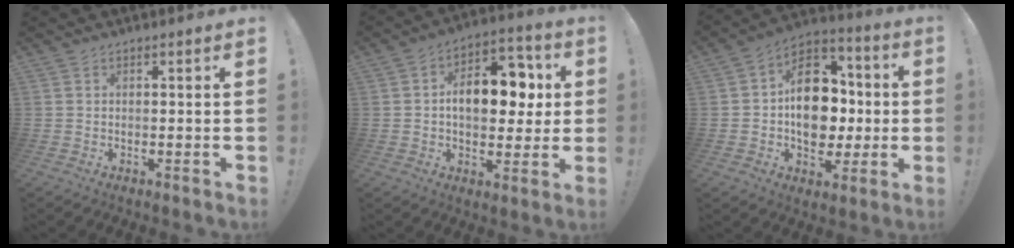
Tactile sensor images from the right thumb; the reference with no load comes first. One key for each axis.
{"total": 14.6, "fx": 1.2, "fy": 9.1, "fz": 11.3, "tx": -0.160, "ty": 0.013, "tz": 0.025}
{"total": 17.4, "fx": -0.4, "fy": 13.1, "fz": 11.4, "tx": -0.164, "ty": 0.016, "tz": 0.002}